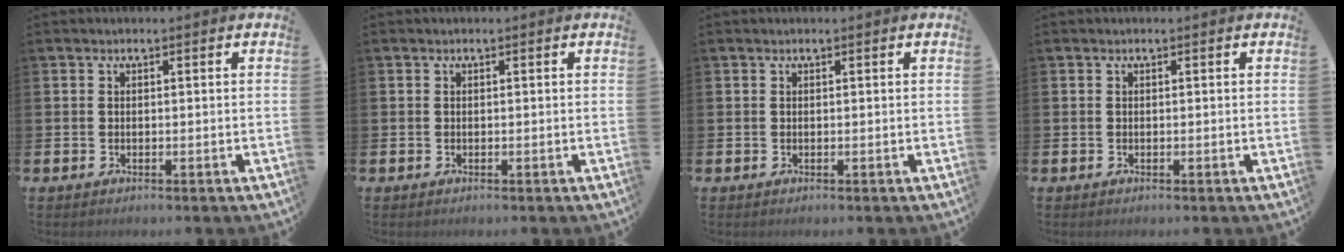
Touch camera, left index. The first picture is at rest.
{"total": 0.0}
{"total": 0.0}
{"total": 0.0}